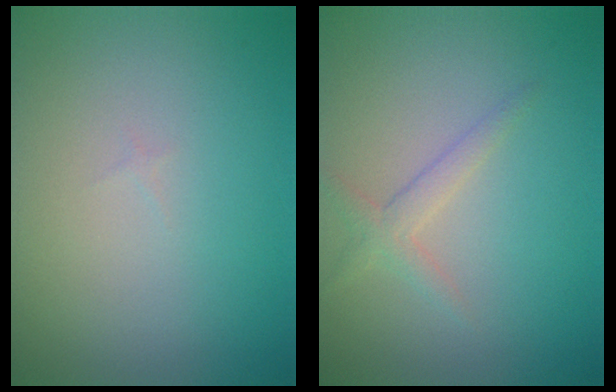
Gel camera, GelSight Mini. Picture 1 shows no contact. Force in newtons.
{"total": 1.6, "press": 1.6, "slide": 0.1}